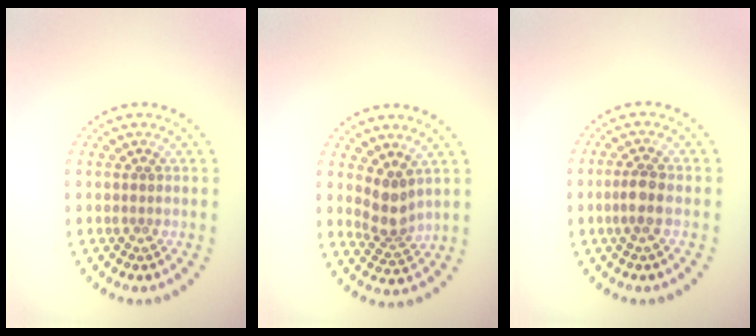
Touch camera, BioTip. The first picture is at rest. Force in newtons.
{"total": 2.8, "press": 2.1, "slide": 1.8}
{"total": 2.0, "press": 1.9, "slide": 0.7}